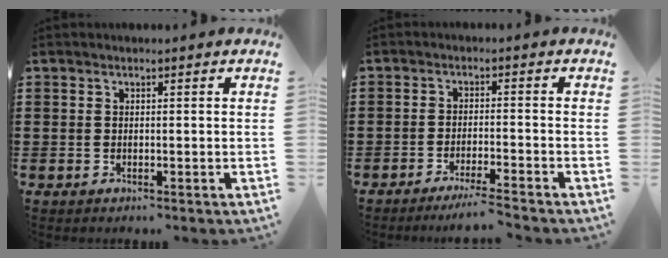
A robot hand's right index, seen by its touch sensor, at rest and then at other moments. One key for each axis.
{"total": 3.4, "fx": -3.2, "fy": -0.5, "fz": 1.2, "tx": -0.021, "ty": -0.005, "tz": -0.063}